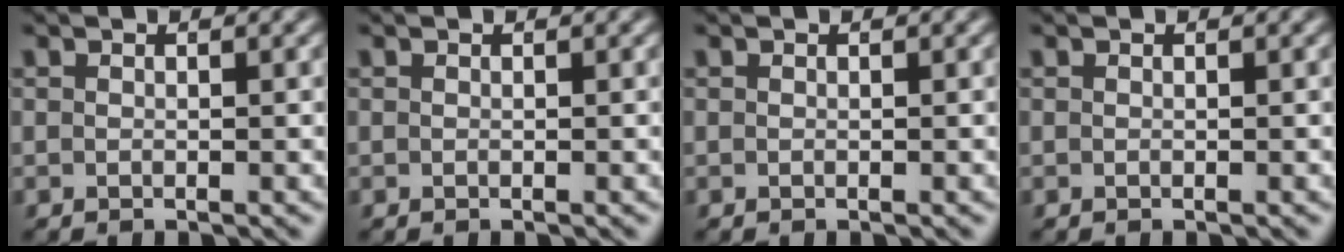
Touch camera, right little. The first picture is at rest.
{"total": 0.0}
{"total": 0.0}
{"total": 0.0}